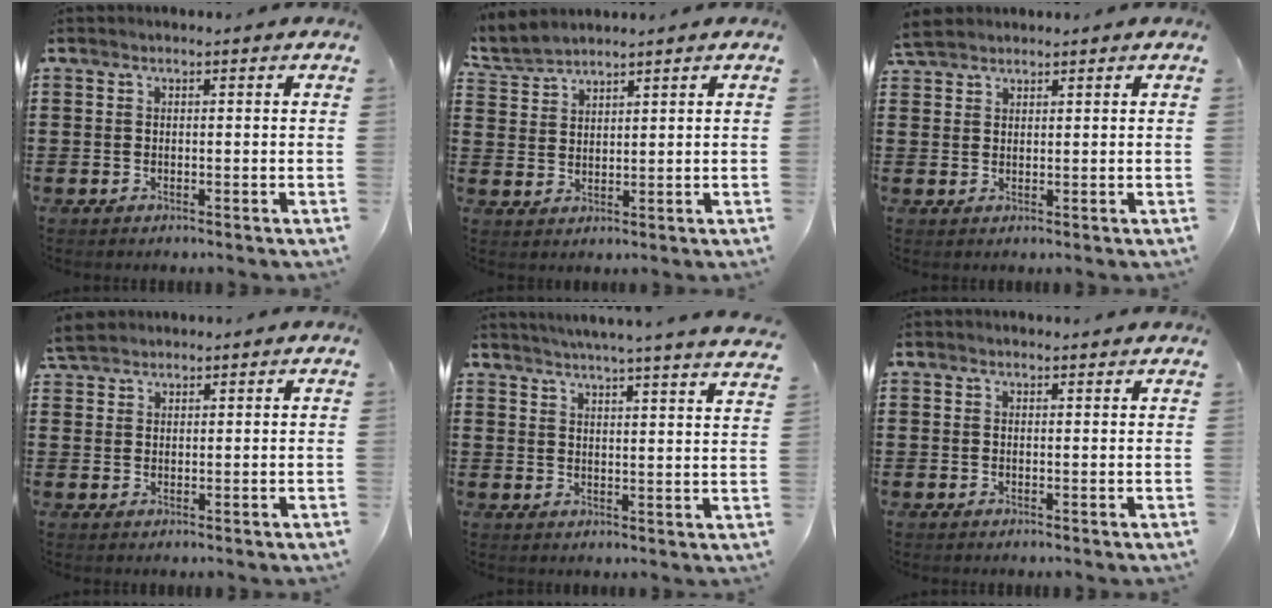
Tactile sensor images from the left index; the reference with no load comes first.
{"total": 3.1, "force": [3.0, 0.4, 0.6], "torque": [-0.024, -0.007, 0.055]}
{"total": 2.8, "force": [2.5, 0.8, 0.7], "torque": [-0.022, 0.002, 0.051]}
{"total": 2.8, "force": [2.6, 0.8, 0.6], "torque": [-0.021, 0.002, 0.052]}
{"total": 4.5, "force": [4.2, -1.1, 0.9], "torque": [-0.036, -0.032, 0.071]}
{"total": 0.8, "force": [0.7, 0.1, 0.2], "torque": [-0.006, 0.000, 0.014]}